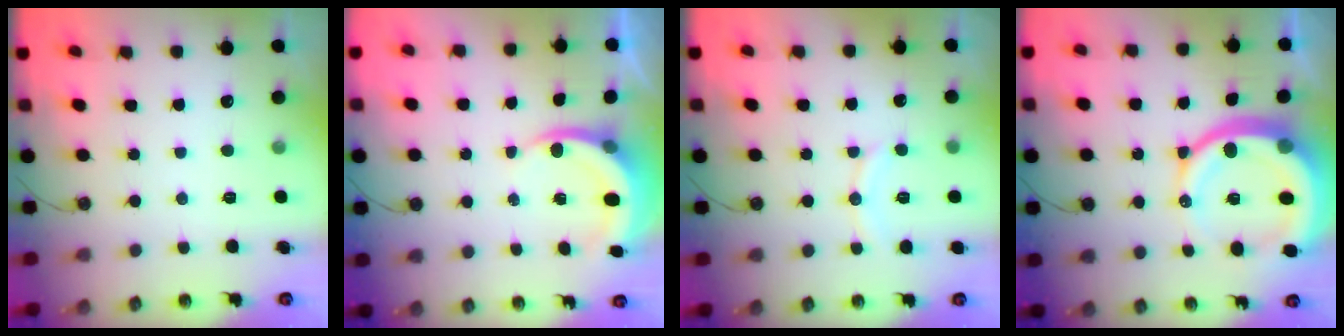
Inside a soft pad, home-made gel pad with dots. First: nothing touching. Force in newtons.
{"total": 4.7, "press": 4.7, "slide": 0.1}
{"total": 6.9, "press": 6.8, "slide": 0.8}
{"total": 17.7, "press": 17.6, "slide": 2.0}